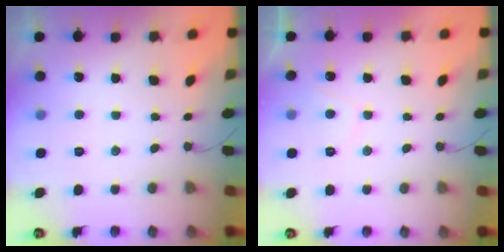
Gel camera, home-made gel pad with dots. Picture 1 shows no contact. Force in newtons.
{"total": 1.6, "press": 1.5, "slide": 0.6}